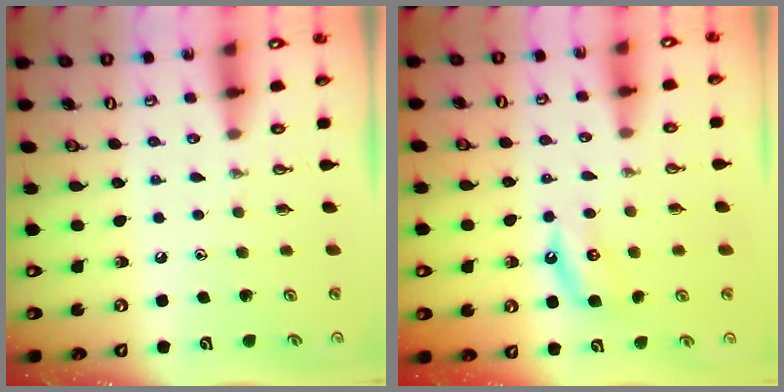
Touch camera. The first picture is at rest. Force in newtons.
{"total": 5.0, "press": 4.9, "slide": 1.0}